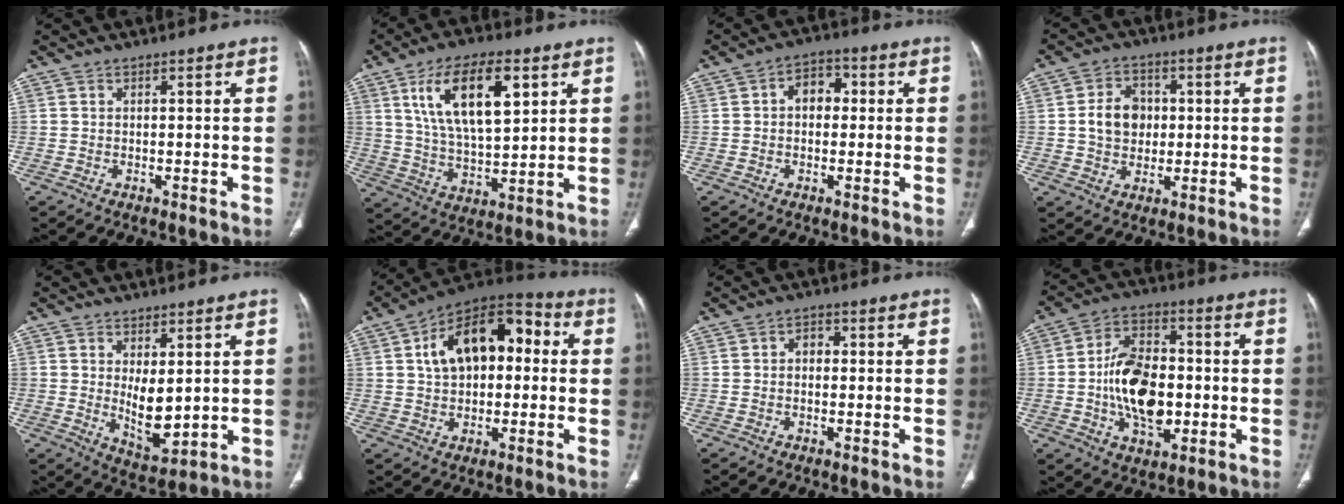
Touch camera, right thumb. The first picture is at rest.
{"total": 16.7, "force": [6.6, 7.3, 13.4], "torque": [-0.220, -0.019, 0.123]}
{"total": 5.5, "force": [0.5, 3.9, 3.8], "torque": [-0.039, 0.017, -0.003]}
{"total": 8.1, "force": [0.5, 6.5, 4.8], "torque": [-0.057, 0.006, 0.007]}
{"total": 7.6, "force": [0.7, 3.6, 6.6], "torque": [-0.089, -0.024, 0.029]}
{"total": 17.0, "force": [3.0, 10.3, 13.2], "torque": [-0.180, 0.039, 0.040]}
{"total": 2.2, "force": [0.0, 1.7, 1.5], "torque": [-0.014, 0.010, -0.007]}
{"total": 15.5, "force": [-1.8, 9.5, 12.1], "torque": [-0.190, 0.019, -0.028]}